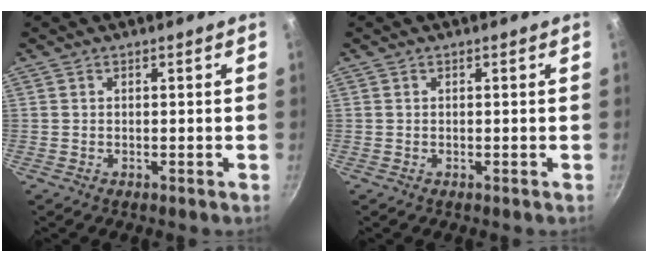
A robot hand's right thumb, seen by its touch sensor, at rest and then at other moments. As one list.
[{"total": 0.0}]